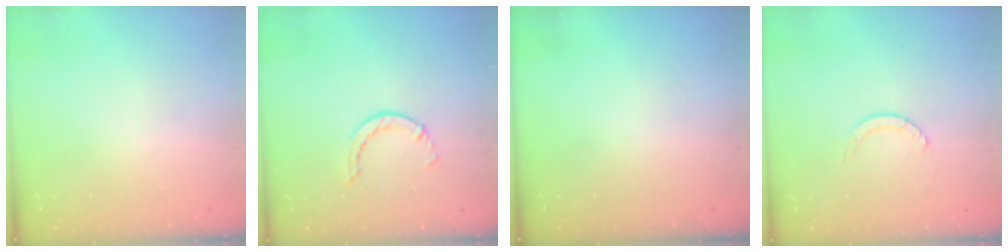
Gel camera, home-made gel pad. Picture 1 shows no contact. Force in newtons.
{"total": 2.5, "press": 2.4, "slide": 0.4}
{"total": 0.0}
{"total": 1.3, "press": 1.2, "slide": 0.2}